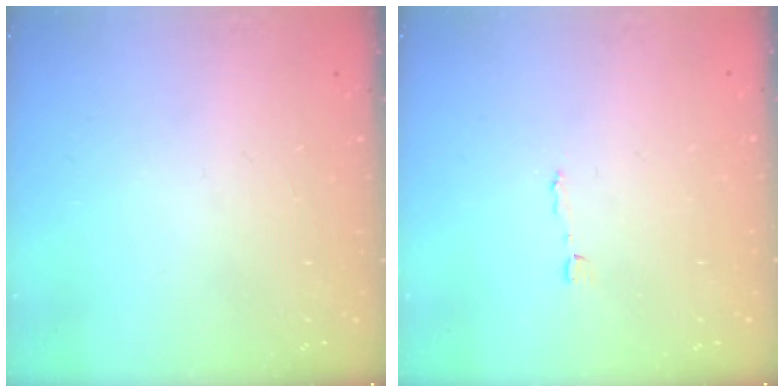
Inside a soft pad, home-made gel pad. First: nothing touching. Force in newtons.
{"total": 1.2, "press": 1.2, "slide": 0.0}